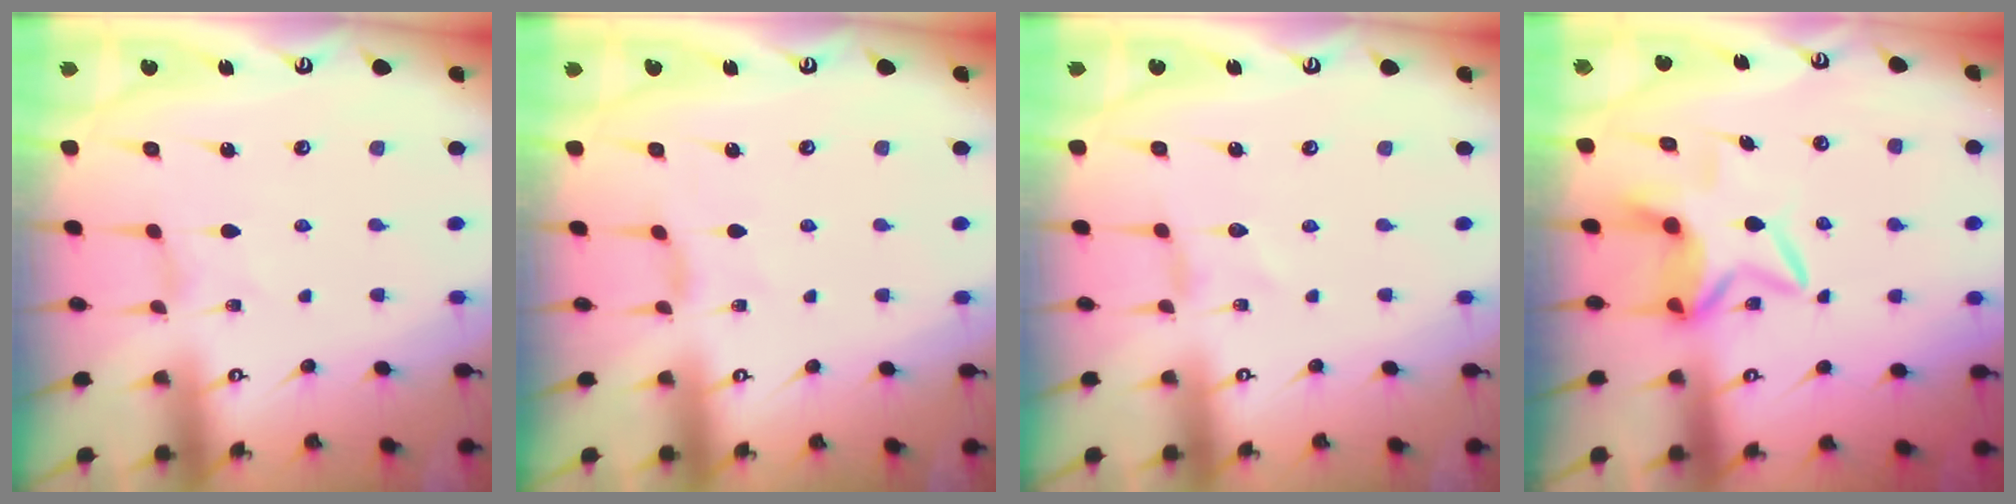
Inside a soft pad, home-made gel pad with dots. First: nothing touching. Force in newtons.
{"total": 1.5, "press": 1.4, "slide": 0.4}
{"total": 0.0}
{"total": 5.9, "press": 5.9, "slide": 0.7}